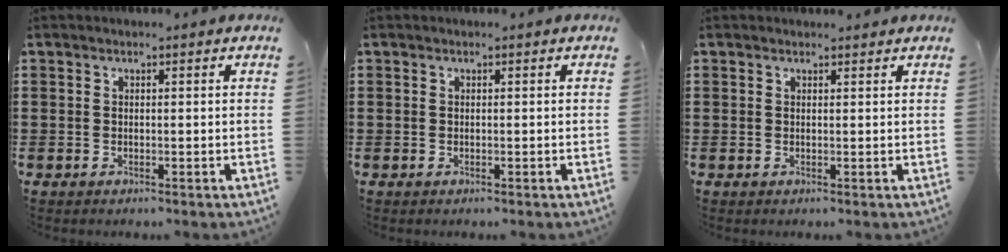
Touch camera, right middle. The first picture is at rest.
{"total": 0.0}
{"total": 0.7, "force": [0.7, 0.0, 0.0], "torque": [0.006, -0.004, 0.013]}